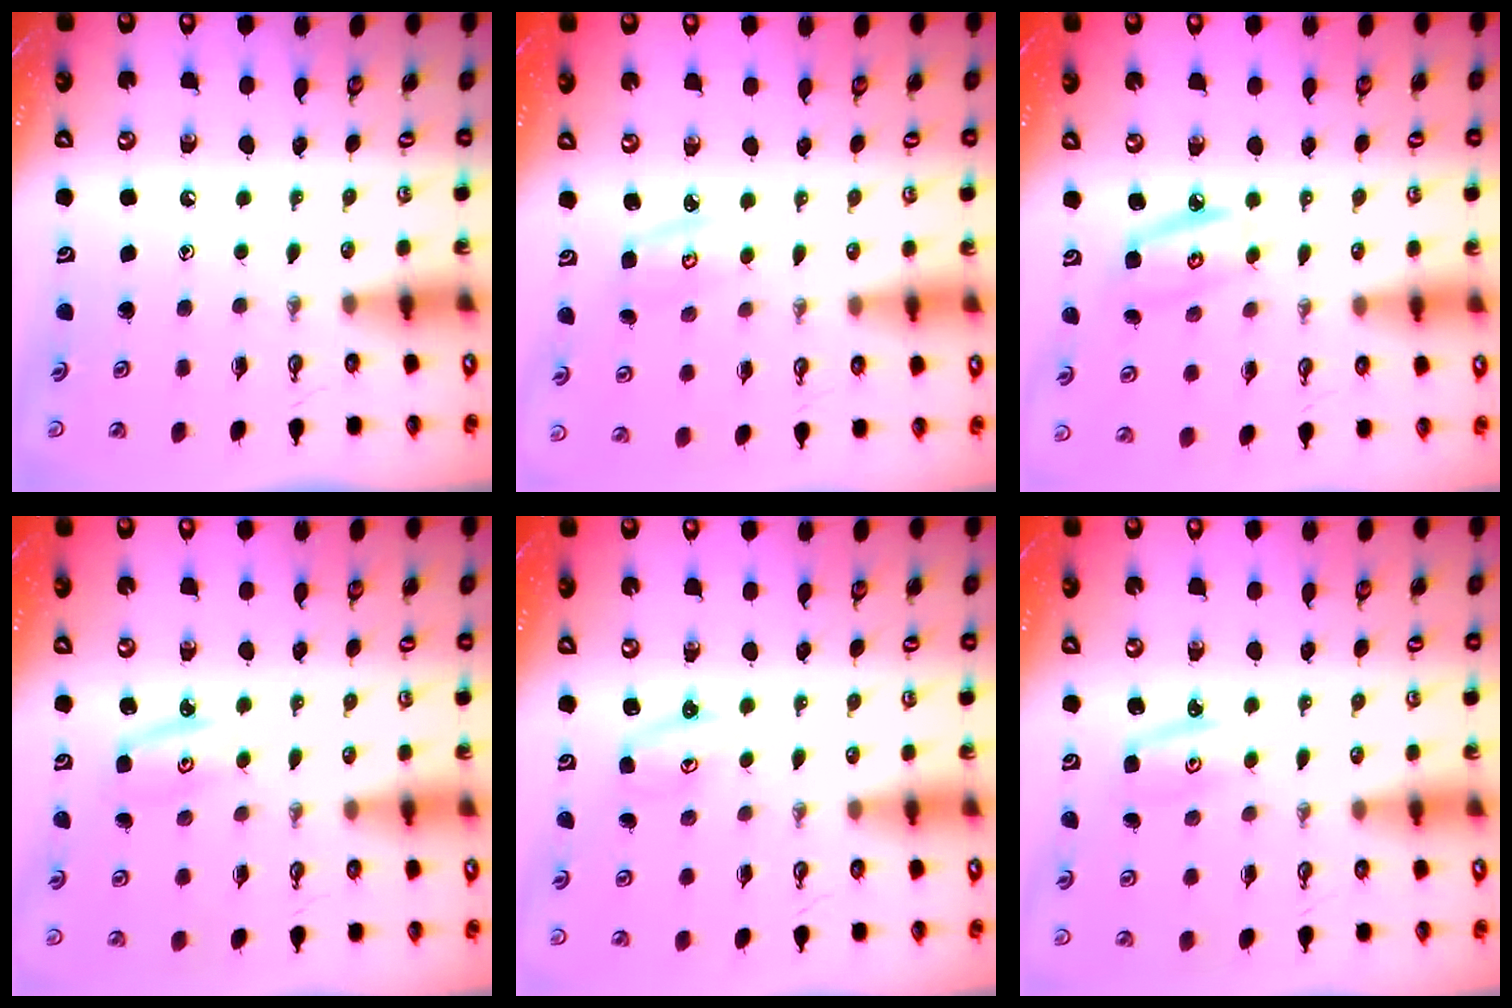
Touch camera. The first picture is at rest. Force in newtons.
{"total": 3.7, "press": 3.6, "slide": 0.4}
{"total": 5.3, "press": 5.3, "slide": 0.4}
{"total": 2.8, "press": 2.8, "slide": 0.3}
{"total": 2.2, "press": 2.1, "slide": 0.4}
{"total": 2.7, "press": 2.7, "slide": 0.2}